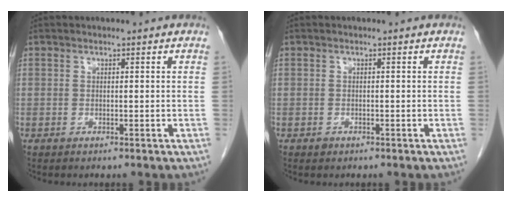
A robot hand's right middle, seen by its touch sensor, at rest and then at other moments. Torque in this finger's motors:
{"motor_torque": [-0.01, 0.05, -0.01, 0.00]}